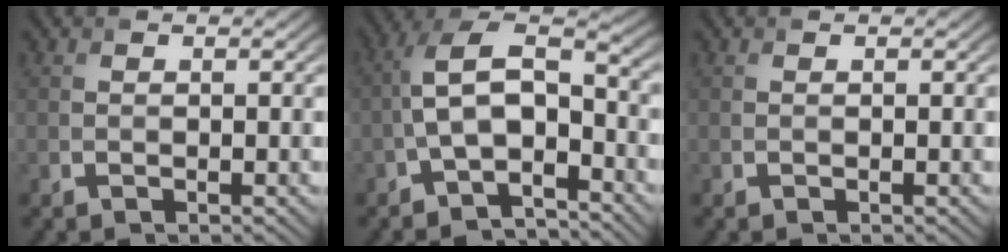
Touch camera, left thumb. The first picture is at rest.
{"total": 8.7, "force": [-3.5, 4.1, 6.8], "torque": [-0.134, 0.012, -0.072]}
{"total": 0.0}